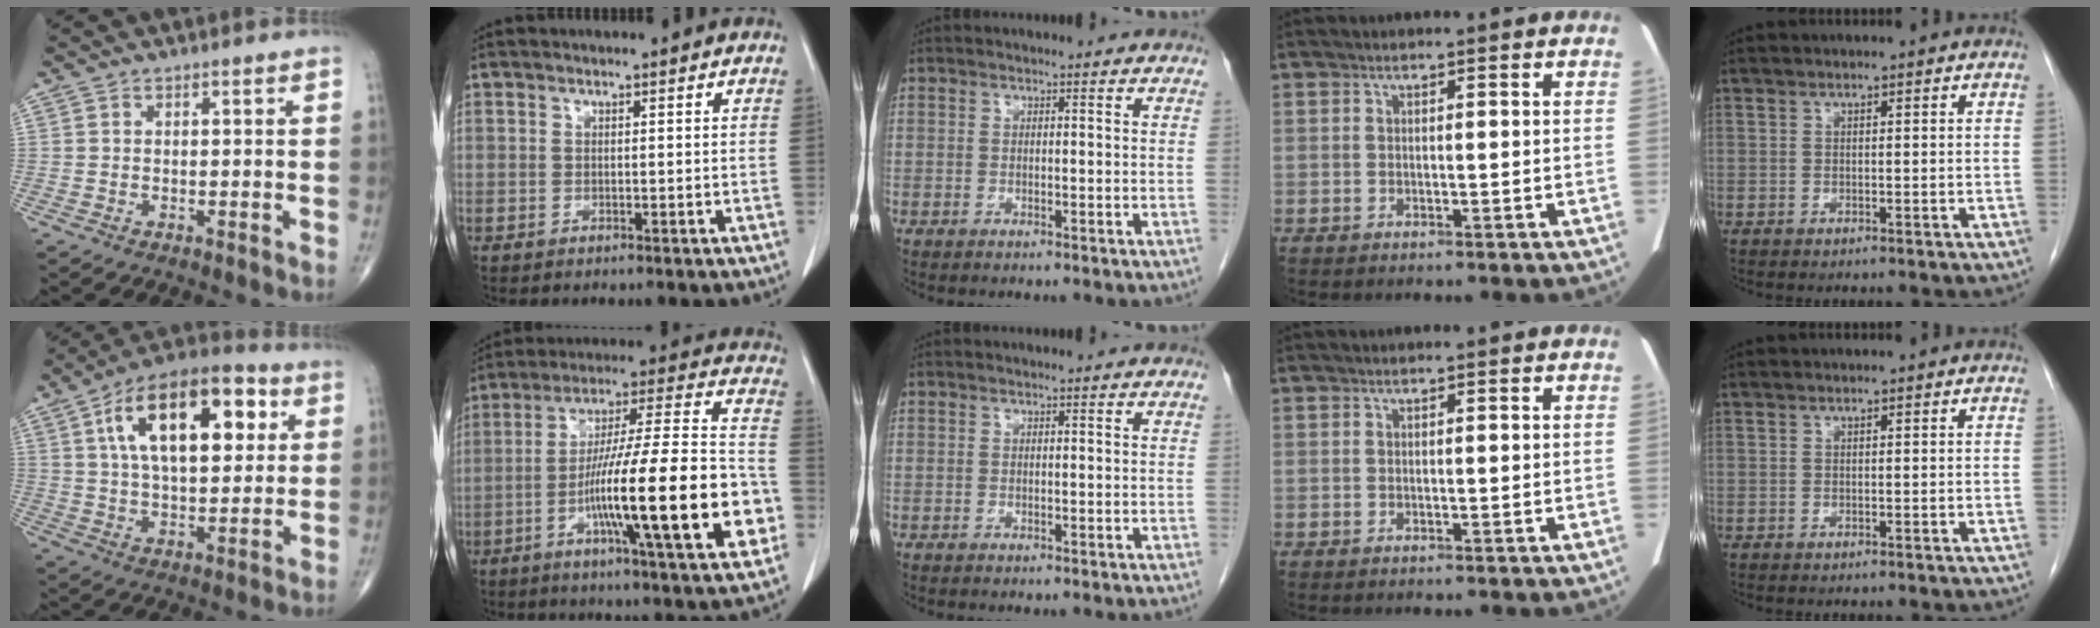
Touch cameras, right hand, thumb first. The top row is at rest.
{"thumb": {"total": 21.5, "force": [6.6, 10.7, 17.5], "torque": [-0.258, 0.006, 0.098]}, "index": {"total": 23.9, "force": [-7.0, 1.5, 22.8], "torque": [-0.334, -0.003, -0.110]}}